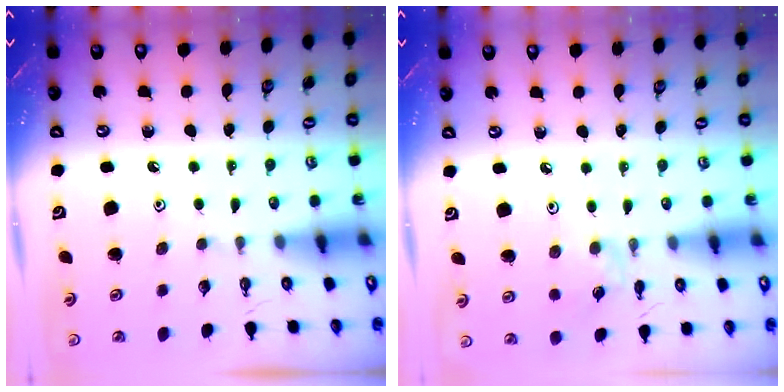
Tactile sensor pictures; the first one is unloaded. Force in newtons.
{"total": 1.7, "press": 1.7, "slide": 0.4}